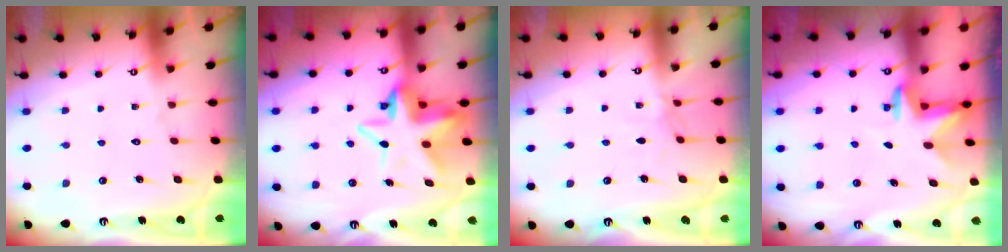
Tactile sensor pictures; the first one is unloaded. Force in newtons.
{"total": 10.4, "press": 10.3, "slide": 2.0}
{"total": 2.3, "press": 2.3, "slide": 0.5}
{"total": 3.0, "press": 2.9, "slide": 0.7}